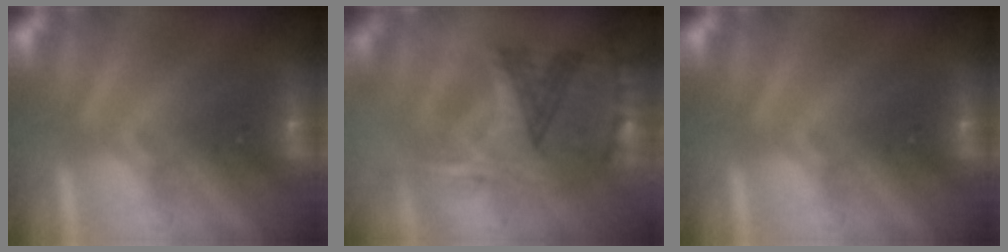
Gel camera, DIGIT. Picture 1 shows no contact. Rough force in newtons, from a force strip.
{"total": 2.9}
{"total": 0.0}